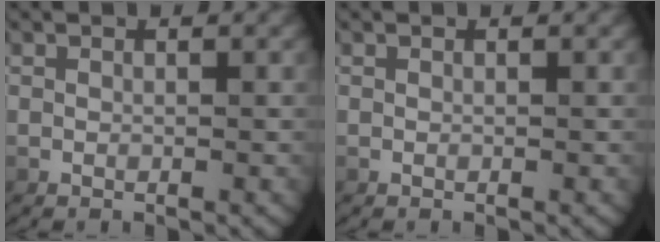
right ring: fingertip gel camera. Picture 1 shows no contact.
{"total": 0.0}